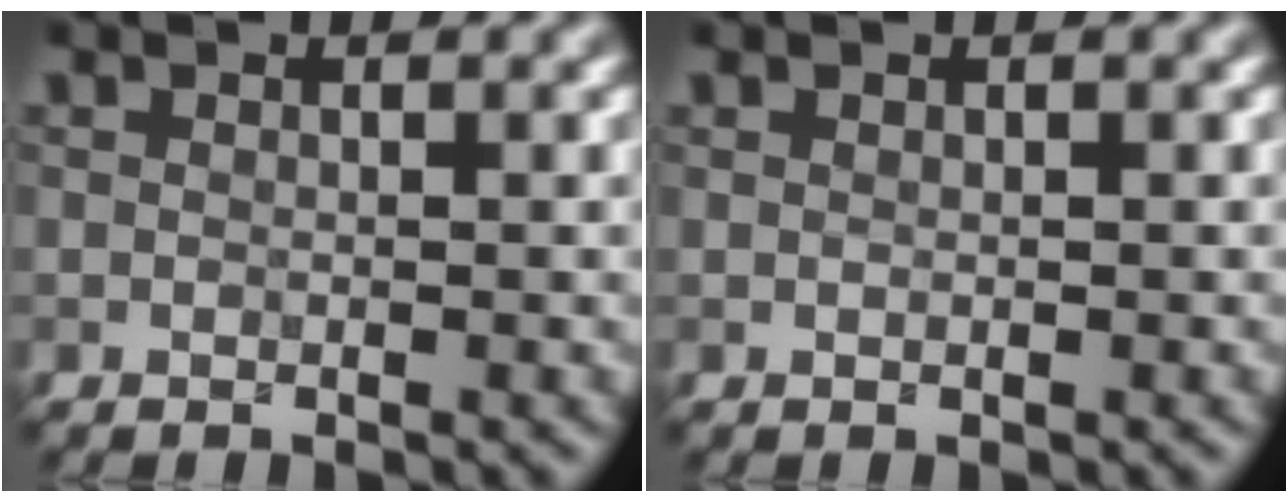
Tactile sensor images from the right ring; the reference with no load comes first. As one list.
[{"total": 0.0}]